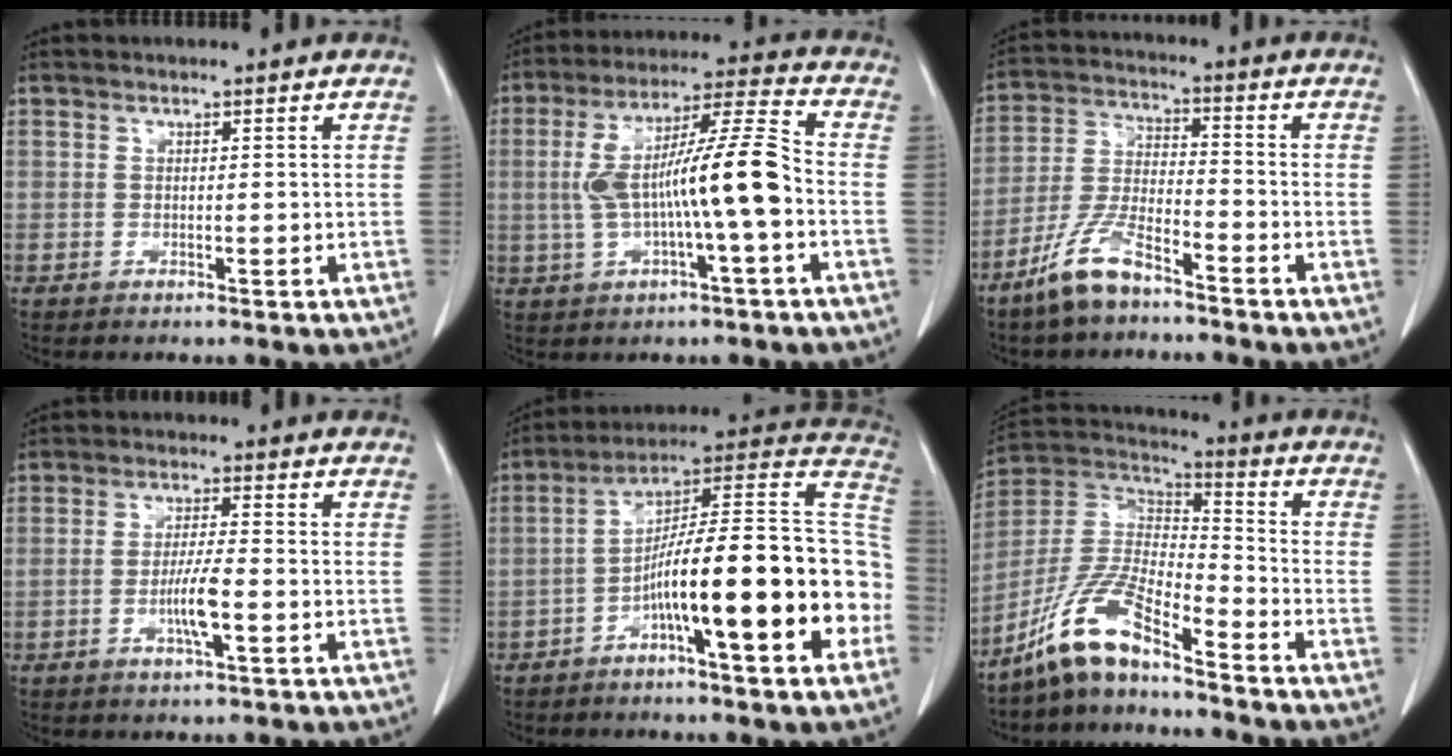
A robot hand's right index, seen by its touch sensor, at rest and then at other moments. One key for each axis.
{"total": 13.7, "fx": -1.5, "fy": 1.1, "fz": 13.6, "tx": -0.249, "ty": 0.026, "tz": -0.025}
{"total": 8.5, "fx": -6.3, "fy": 2.0, "fz": 5.4, "tx": -0.124, "ty": -0.011, "tz": -0.125}
{"total": 5.2, "fx": -1.6, "fy": 0.4, "fz": 5.0, "tx": -0.096, "ty": -0.004, "tz": -0.030}
{"total": 21.2, "fx": -5.9, "fy": 1.6, "fz": 20.3, "tx": -0.255, "ty": 0.025, "tz": -0.095}
{"total": 11.3, "fx": -8.7, "fy": 1.9, "fz": 6.9, "tx": -0.156, "ty": 0.011, "tz": -0.168}